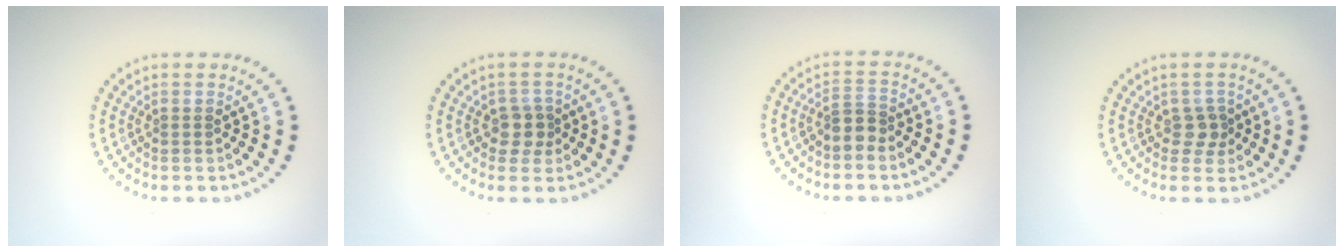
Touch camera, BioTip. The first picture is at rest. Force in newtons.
{"total": 2.0, "press": 1.8, "slide": 1.0}
{"total": 2.1, "press": 1.6, "slide": 1.3}
{"total": 1.7, "press": 1.4, "slide": 1.0}